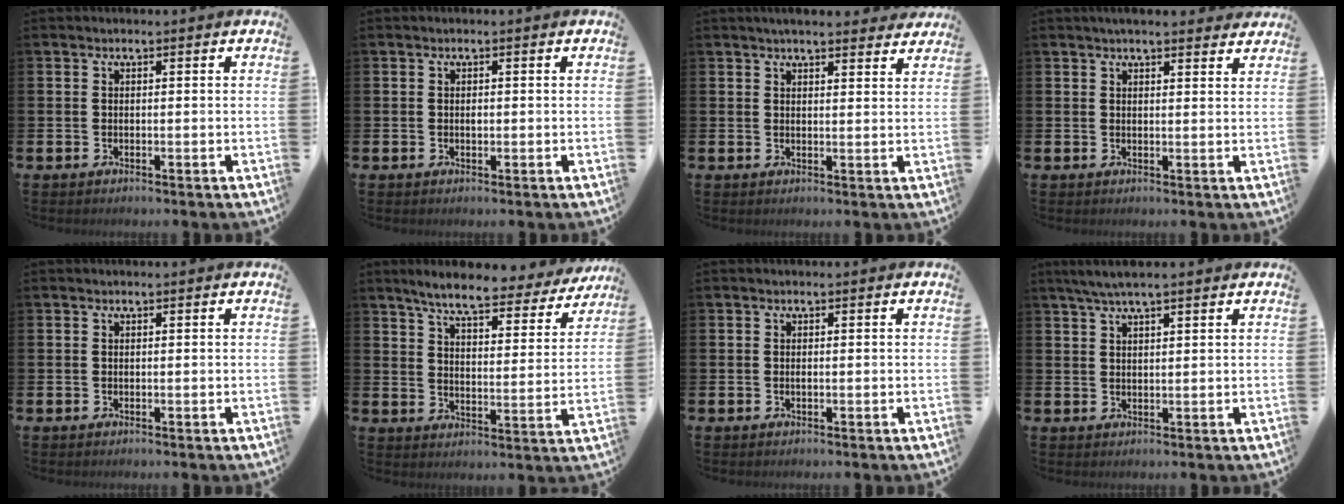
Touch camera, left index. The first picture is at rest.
{"total": 0.6, "force": [-0.1, 0.3, 0.4], "torque": [-0.010, 0.002, -0.002]}
{"total": 3.6, "force": [3.4, 0.4, 0.8], "torque": [-0.015, -0.015, 0.062]}
{"total": 3.0, "force": [2.8, 0.3, 0.7], "torque": [-0.012, -0.013, 0.050]}
{"total": 0.0}
{"total": 7.2, "force": [6.4, 1.0, 3.1], "torque": [-0.085, -0.035, 0.109]}
{"total": 0.0}
{"total": 3.8, "force": [2.9, 0.6, 2.3], "torque": [-0.051, 0.000, 0.053]}